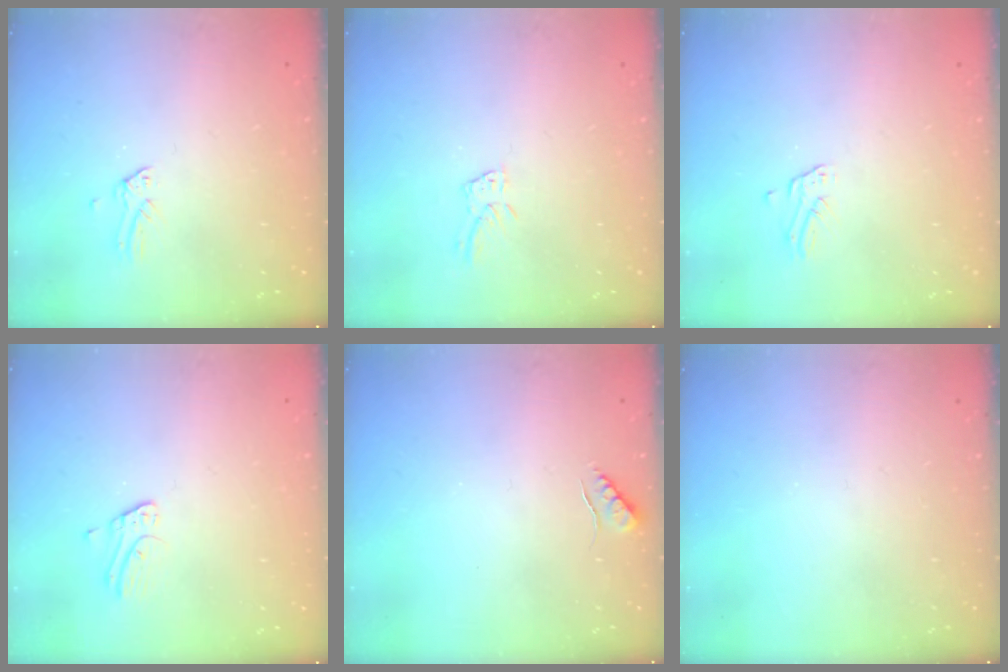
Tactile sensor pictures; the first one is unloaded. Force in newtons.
{"total": 6.5, "press": 6.5, "slide": 0.5}
{"total": 1.2, "press": 1.2, "slide": 0.0}
{"total": 2.7, "press": 2.7, "slide": 0.2}
{"total": 5.4, "press": 5.4, "slide": 0.7}
{"total": 0.0}